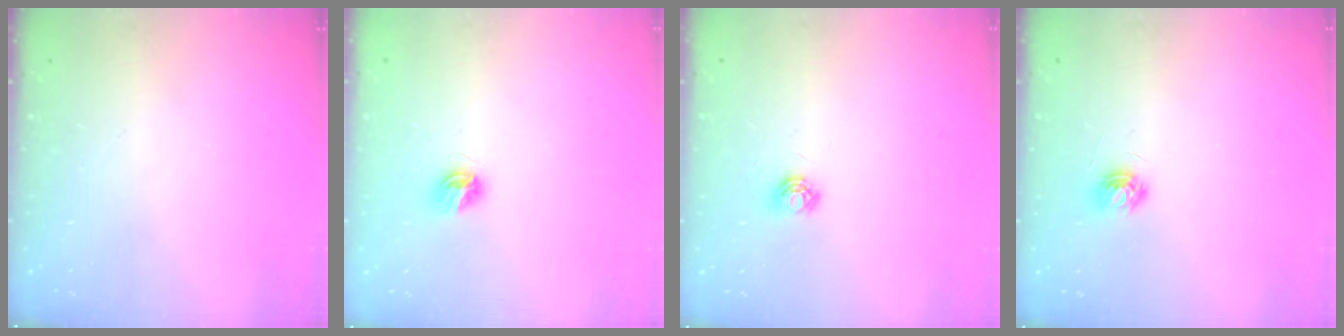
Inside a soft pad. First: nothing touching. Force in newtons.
{"total": 4.6, "press": 4.6, "slide": 0.6}
{"total": 5.0, "press": 4.9, "slide": 0.4}
{"total": 5.3, "press": 5.3, "slide": 0.6}